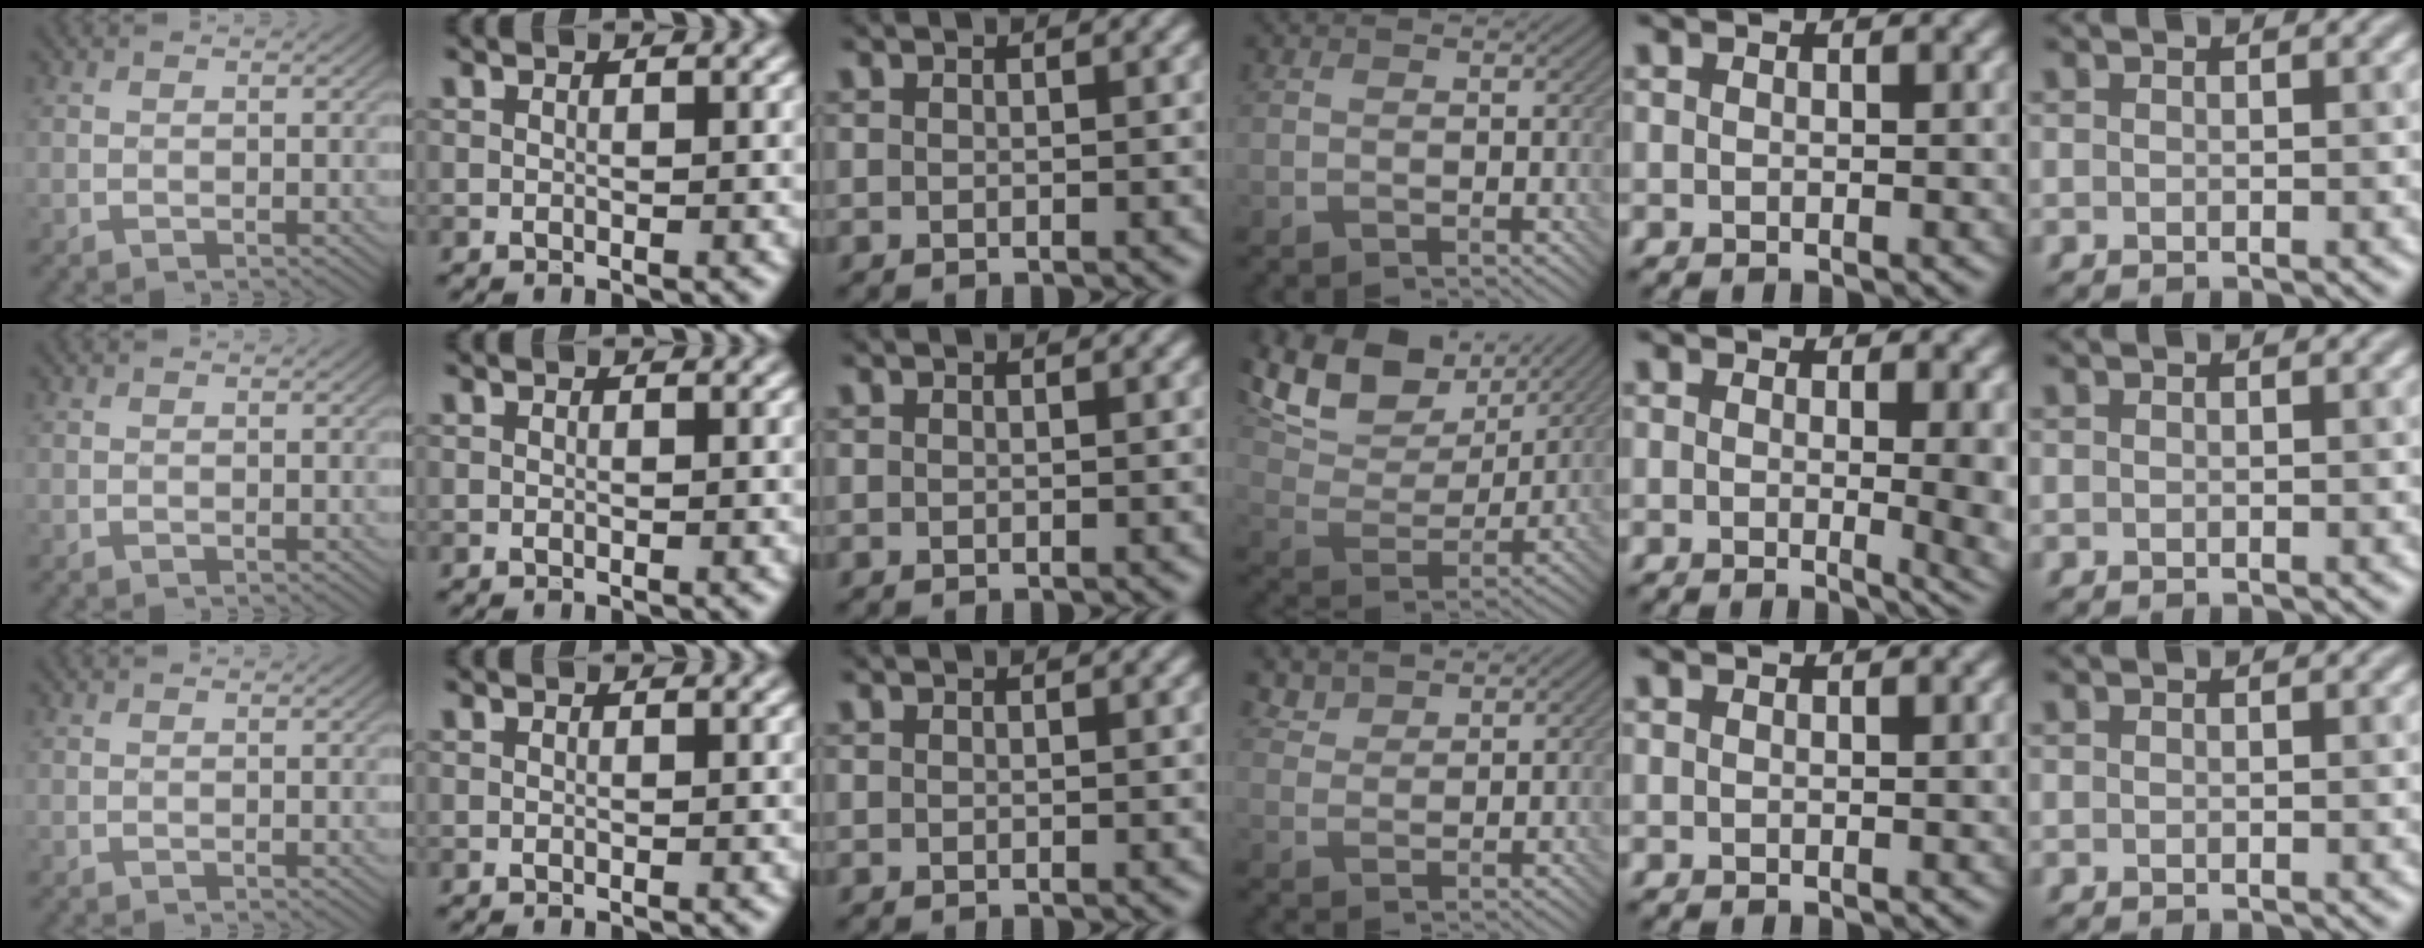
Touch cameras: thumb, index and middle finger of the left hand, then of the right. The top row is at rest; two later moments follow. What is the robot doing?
{"motion": "insert", "object": "bottle cap"}